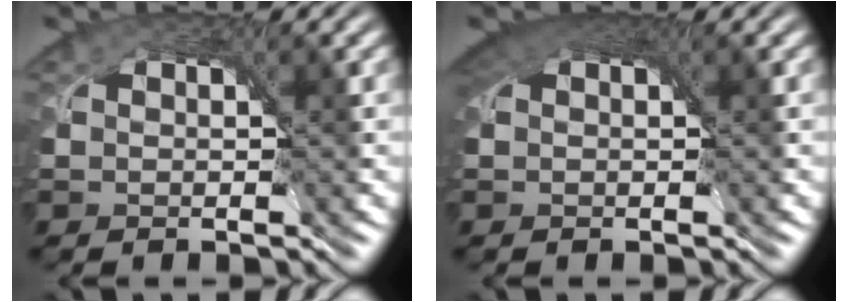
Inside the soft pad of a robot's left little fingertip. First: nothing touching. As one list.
[{"total": 4.3, "force": [2.2, 2.4, 2.7], "torque": [-0.052, 0.011, 0.025]}]